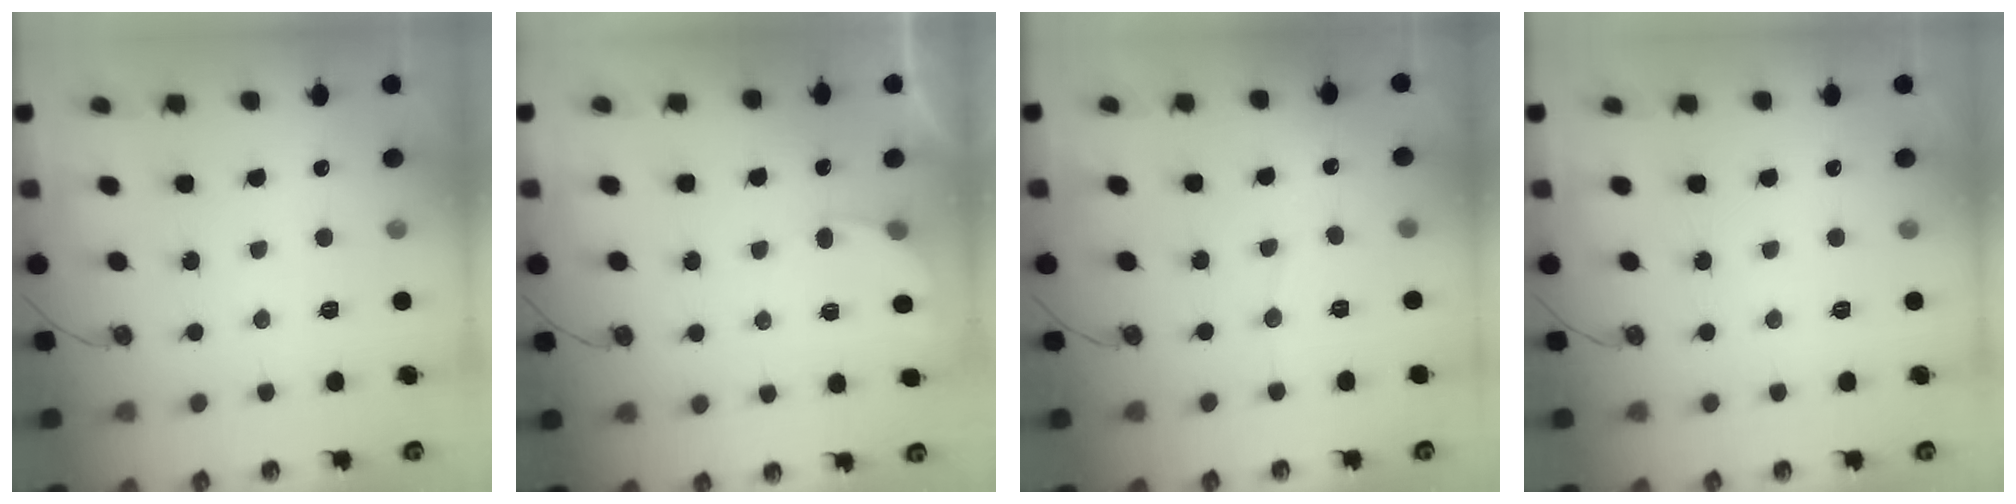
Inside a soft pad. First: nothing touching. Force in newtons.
{"total": 2.7, "press": 2.7, "slide": 0.2}
{"total": 4.1, "press": 4.0, "slide": 0.4}
{"total": 0.0}